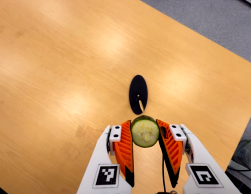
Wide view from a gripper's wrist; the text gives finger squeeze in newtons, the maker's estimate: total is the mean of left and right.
{"total": 11.3, "left": 11.8, "right": 10.9}